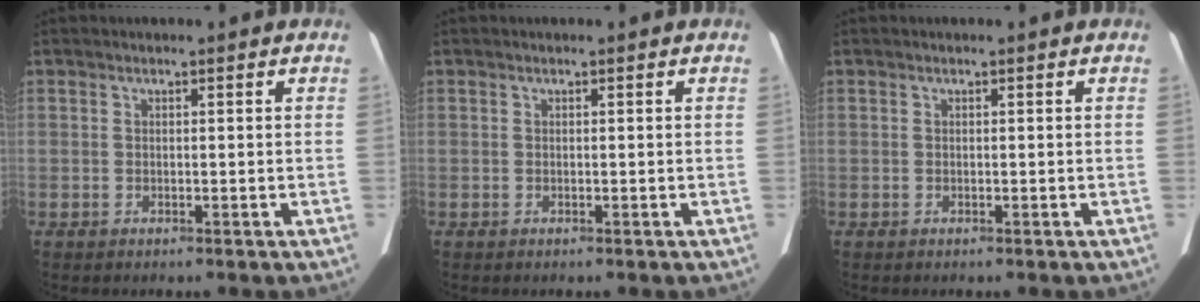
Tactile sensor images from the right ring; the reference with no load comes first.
{"total": 0.0}
{"total": 0.0}